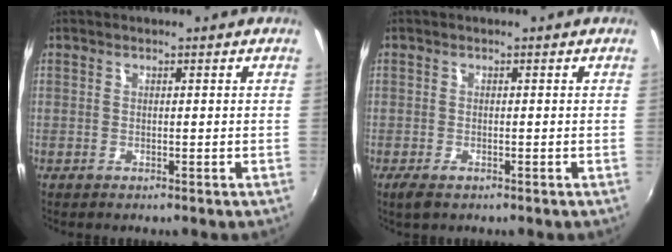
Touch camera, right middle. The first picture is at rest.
{"total": 2.3, "force": [-1.5, 1.0, 1.5], "torque": [-0.030, -0.010, -0.027]}